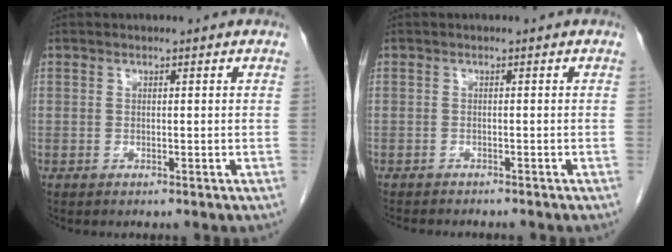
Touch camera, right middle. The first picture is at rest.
{"total": 5.9, "force": [-5.3, 1.2, 2.4], "torque": [-0.029, -0.006, -0.070]}